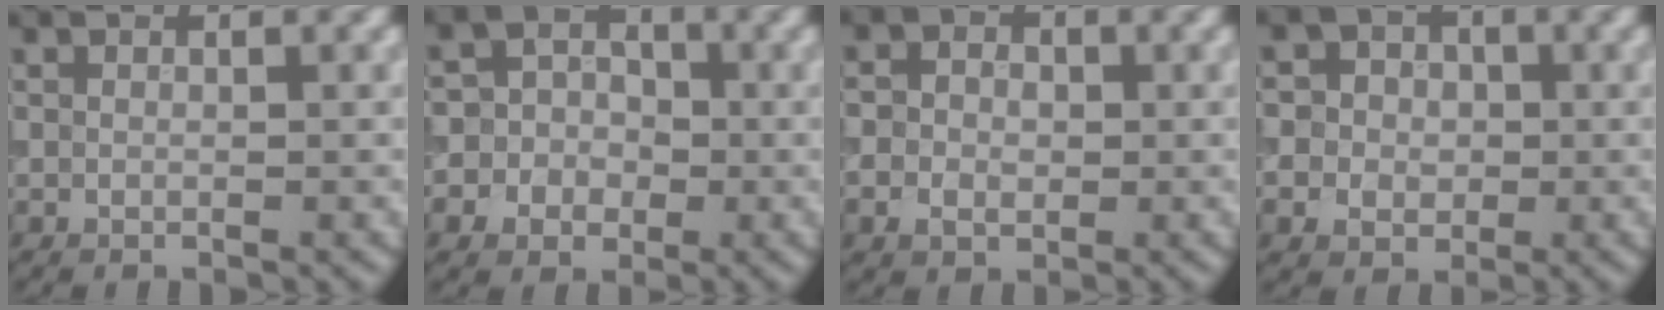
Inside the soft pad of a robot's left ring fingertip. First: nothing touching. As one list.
[{"total": 7.4, "force": [-1.9, 7.0, 1.7], "torque": [-0.016, 0.009, -0.063]}, {"total": 3.7, "force": [-0.2, 3.1, 2.0], "torque": [-0.018, 0.006, -0.021]}, {"total": 7.5, "force": [0.3, 7.1, 2.5], "torque": [-0.054, 0.029, -0.020]}]